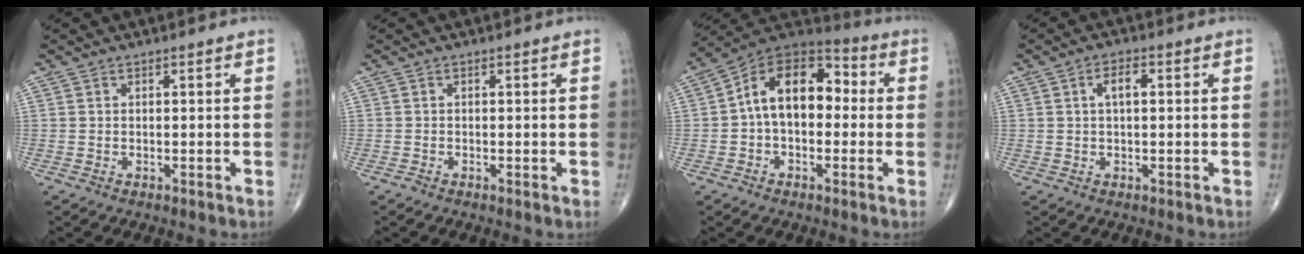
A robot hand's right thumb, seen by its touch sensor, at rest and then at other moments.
{"total": 0.6, "force": [-0.4, 0.1, 0.4], "torque": [-0.008, -0.002, -0.011]}
{"total": 14.7, "force": [0.5, 9.4, 11.3], "torque": [-0.151, 0.047, -0.007]}
{"total": 3.5, "force": [0.7, 1.6, 3.1], "torque": [-0.053, 0.007, 0.012]}